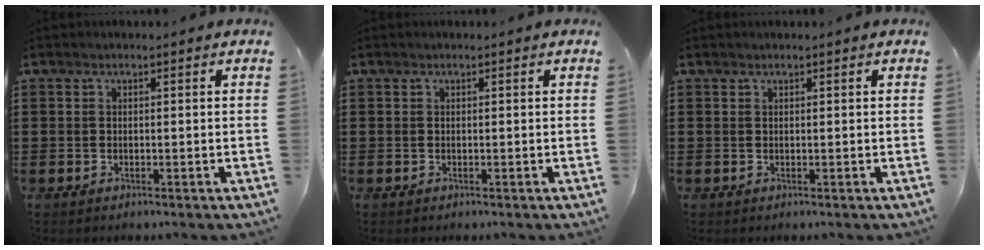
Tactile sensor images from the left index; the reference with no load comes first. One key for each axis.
{"total": 0.0}
{"total": 0.0}